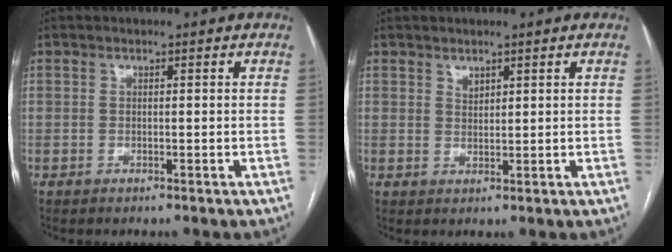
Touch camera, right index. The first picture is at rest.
{"total": 1.4, "force": [1.1, 0.7, 0.6], "torque": [-0.009, -0.002, 0.021]}